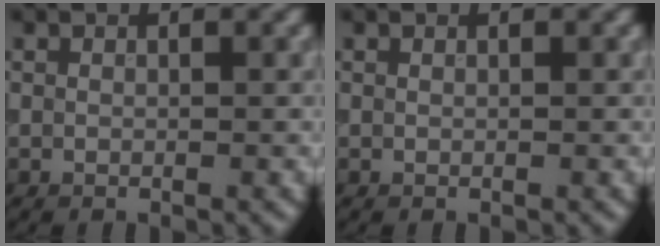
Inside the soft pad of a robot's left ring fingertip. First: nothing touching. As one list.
[{"total": 0.0}]